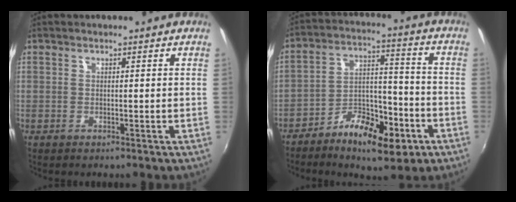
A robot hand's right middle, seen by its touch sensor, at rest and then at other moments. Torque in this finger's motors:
{"motor_torque": [0.94, -1.16, 0.27, 0.12]}